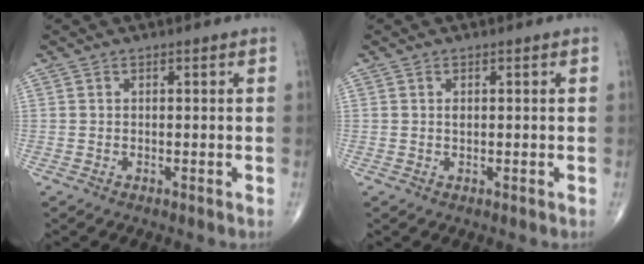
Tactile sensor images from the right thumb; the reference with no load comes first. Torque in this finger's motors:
{"motor_torque": [0.59, -0.17, 0.13, -0.33, -0.02]}